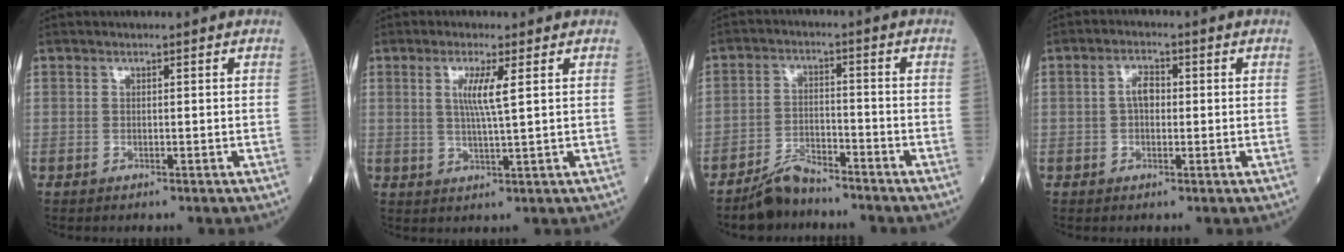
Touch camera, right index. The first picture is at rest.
{"total": 4.4, "force": [1.3, -0.3, 4.2], "torque": [-0.083, -0.003, 0.023]}
{"total": 5.3, "force": [-4.9, 1.4, 1.4], "torque": [-0.030, -0.008, -0.091]}
{"total": 2.9, "force": [0.0, 1.6, 2.4], "torque": [-0.045, 0.012, -0.001]}